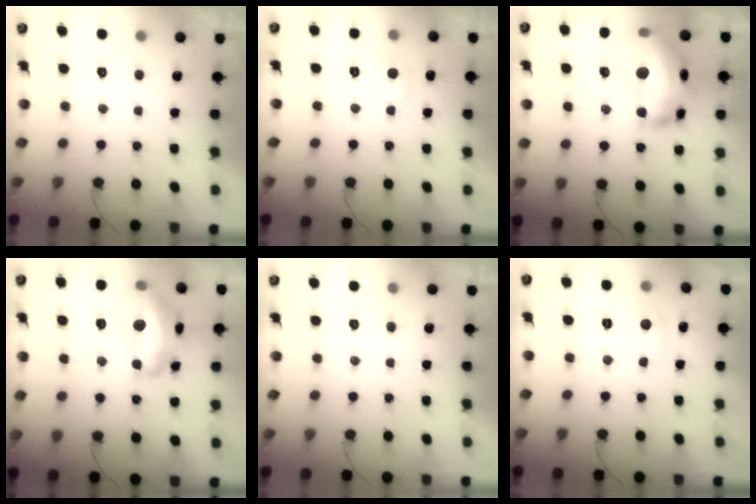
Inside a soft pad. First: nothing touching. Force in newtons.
{"total": 3.8, "press": 3.7, "slide": 0.6}
{"total": 24.3, "press": 24.2, "slide": 1.8}
{"total": 15.5, "press": 15.5, "slide": 0.8}
{"total": 0.0}
{"total": 4.4, "press": 4.3, "slide": 0.6}